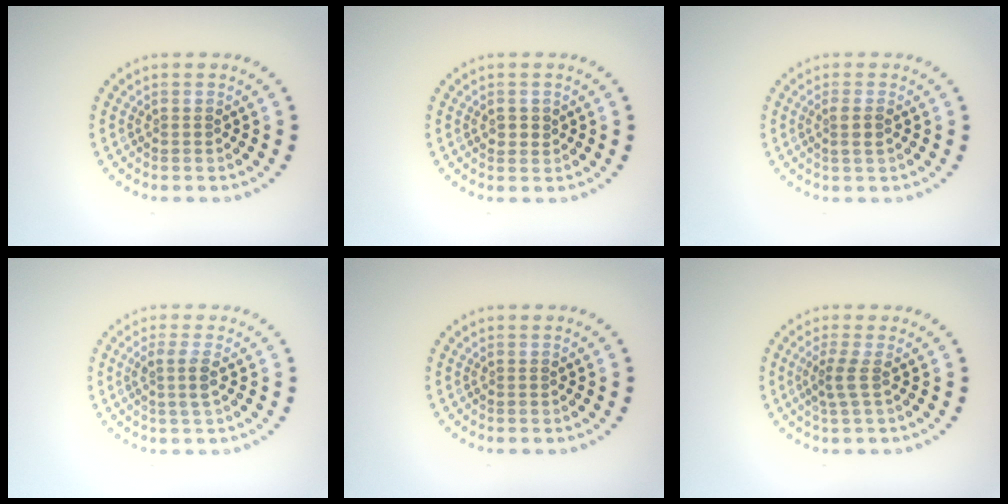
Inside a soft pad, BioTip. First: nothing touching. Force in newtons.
{"total": 1.2, "press": 1.2, "slide": 0.3}
{"total": 1.5, "press": 1.3, "slide": 0.8}
{"total": 1.9, "press": 1.6, "slide": 1.1}
{"total": 0.0}
{"total": 1.9, "press": 1.2, "slide": 1.4}